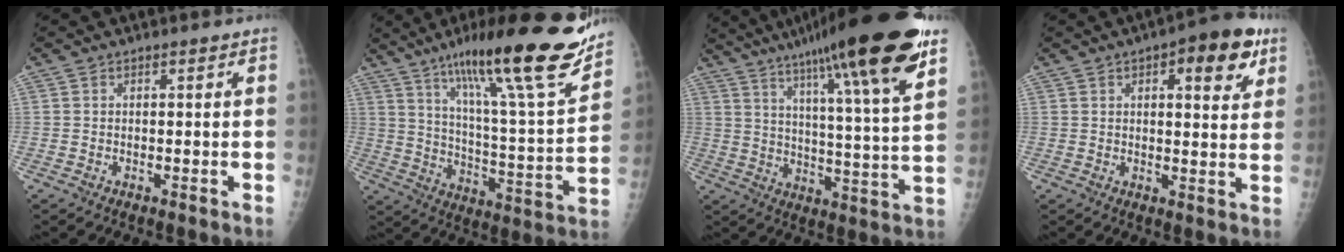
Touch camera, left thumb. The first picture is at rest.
{"total": 25.8, "force": [17.8, 3.1, 18.4], "torque": [-0.266, -0.066, 0.281]}
{"total": 25.2, "force": [16.0, 2.5, 19.3], "torque": [-0.285, -0.044, 0.239]}
{"total": 11.3, "force": [5.1, 4.5, 9.0], "torque": [-0.083, -0.009, 0.059]}